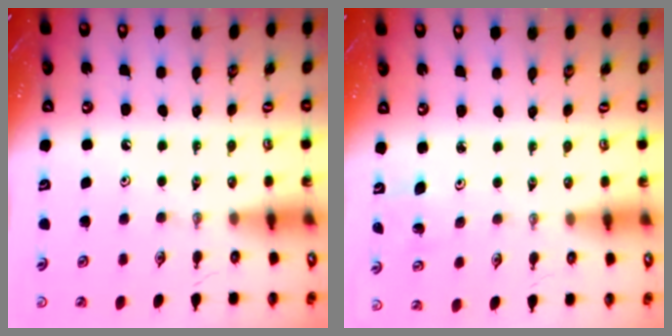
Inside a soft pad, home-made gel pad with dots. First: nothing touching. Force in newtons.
{"total": 3.8, "press": 3.8, "slide": 0.4}